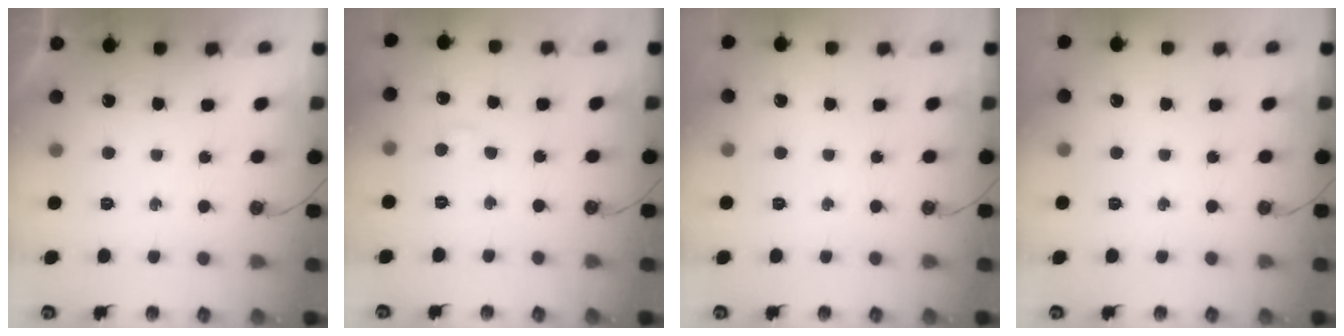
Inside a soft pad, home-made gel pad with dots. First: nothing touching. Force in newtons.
{"total": 4.0, "press": 3.9, "slide": 0.6}
{"total": 0.0}
{"total": 0.0}